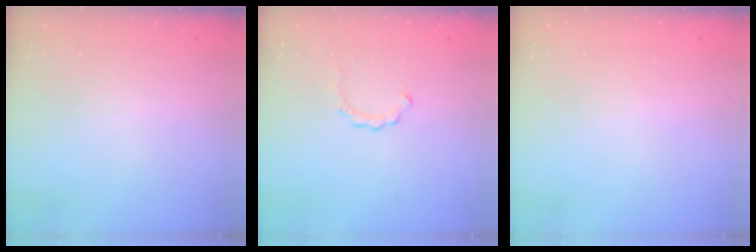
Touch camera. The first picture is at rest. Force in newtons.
{"total": 2.7, "press": 2.6, "slide": 0.3}
{"total": 1.4, "press": 1.4, "slide": 0.1}